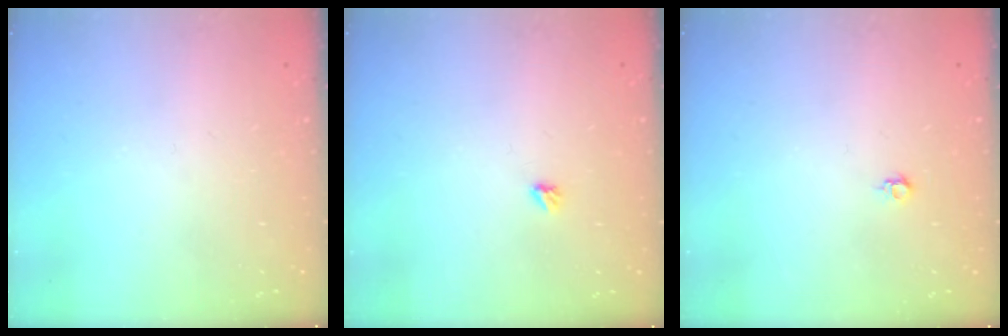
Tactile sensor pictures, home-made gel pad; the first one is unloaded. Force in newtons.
{"total": 2.9, "press": 2.9, "slide": 0.5}
{"total": 4.0, "press": 4.0, "slide": 0.6}